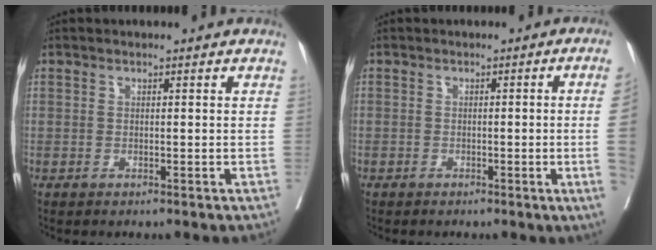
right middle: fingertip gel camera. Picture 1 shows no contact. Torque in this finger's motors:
{"motor_torque": [1.07, -1.07, -1.05, -0.21]}